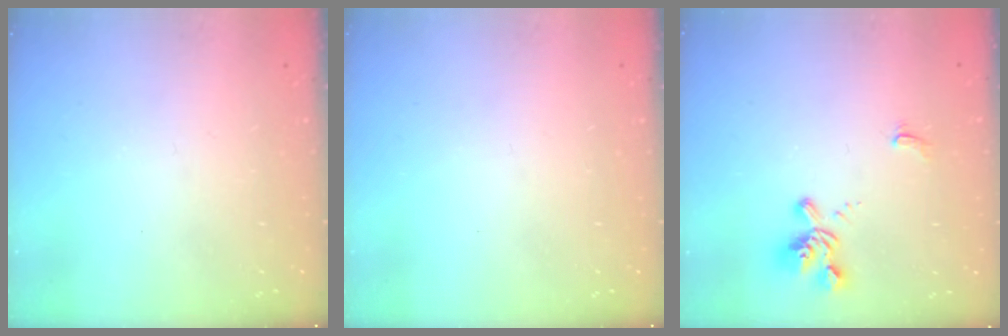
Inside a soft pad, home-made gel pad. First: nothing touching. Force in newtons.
{"total": 0.0}
{"total": 1.6, "press": 1.1, "slide": 1.2}